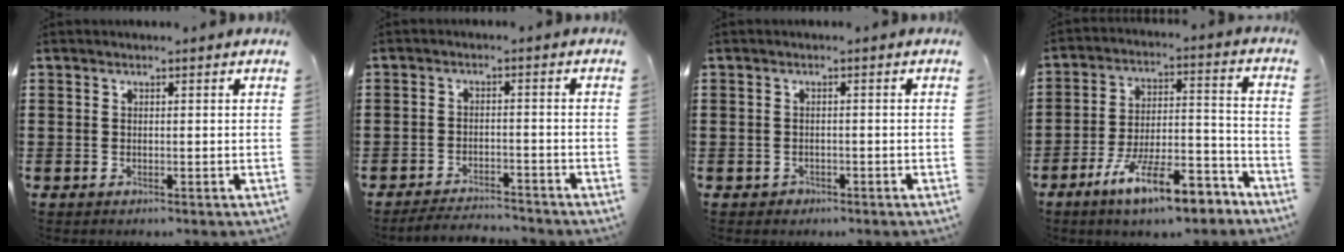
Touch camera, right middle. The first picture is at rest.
{"total": 3.2, "force": [-3.2, 0.2, 0.2], "torque": [-0.008, 0.001, -0.067]}
{"total": 0.7, "force": [-0.5, 0.5, 0.1], "torque": [-0.003, 0.002, -0.011]}
{"total": 12.5, "force": [-9.0, 2.7, 8.2], "torque": [-0.141, 0.031, -0.166]}